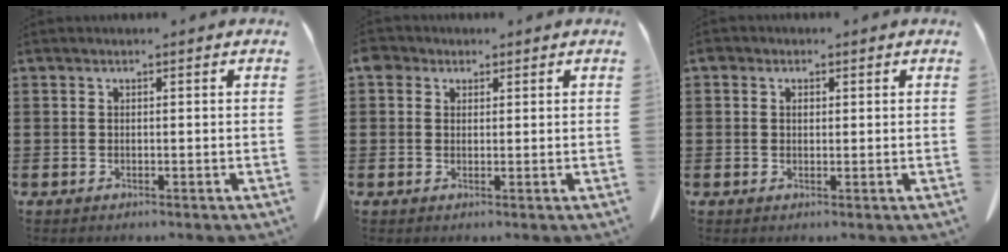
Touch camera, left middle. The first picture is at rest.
{"total": 2.2, "force": [1.4, 1.5, 0.7], "torque": [-0.021, 0.005, 0.027]}
{"total": 1.2, "force": [0.5, 0.9, 0.5], "torque": [-0.006, 0.001, 0.009]}